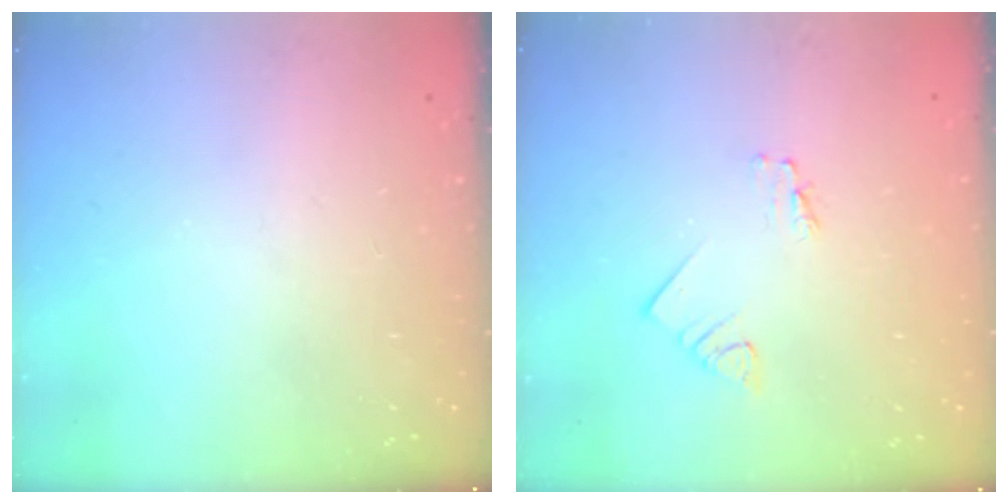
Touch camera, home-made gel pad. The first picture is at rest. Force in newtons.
{"total": 1.4, "press": 1.4, "slide": 0.1}